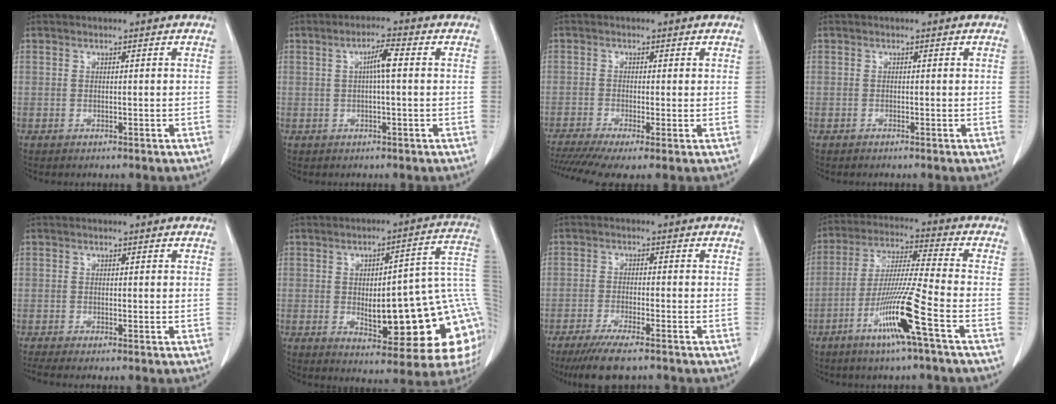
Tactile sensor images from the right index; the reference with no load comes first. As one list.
[{"total": 3.6, "force": [0.5, 0.4, 3.5], "torque": [-0.062, 0.009, 0.008]}, {"total": 7.9, "force": [-4.9, 1.7, 6.0], "torque": [-0.112, -0.010, -0.087]}, {"total": 0.0}, {"total": 1.3, "force": [-0.7, 0.2, 1.1], "torque": [-0.024, -0.004, -0.015]}, {"total": 22.0, "force": [-2.9, 5.0, 21.2], "torque": [-0.199, 0.022, -0.022]}, {"total": 7.7, "force": [-6.0, 0.7, 4.8], "torque": [-0.077, -0.017, -0.096]}, {"total": 12.5, "force": [-5.8, -1.3, 11.0], "torque": [-0.215, -0.016, -0.113]}]